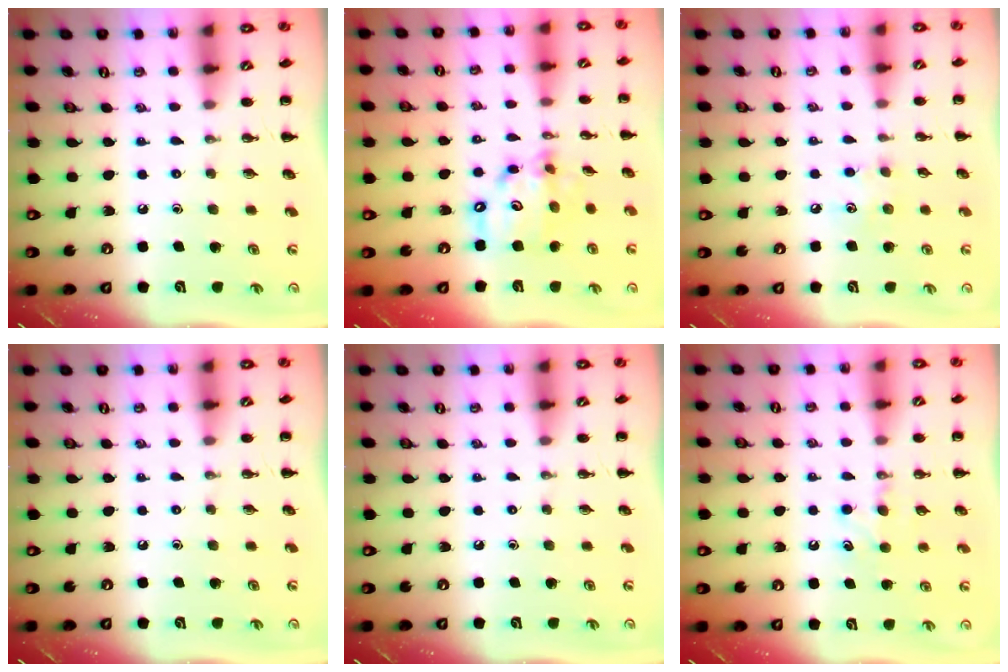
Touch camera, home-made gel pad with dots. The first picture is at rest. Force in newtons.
{"total": 12.1, "press": 11.7, "slide": 3.2}
{"total": 5.8, "press": 5.6, "slide": 1.3}
{"total": 0.0}
{"total": 0.0}
{"total": 5.1, "press": 4.9, "slide": 1.6}